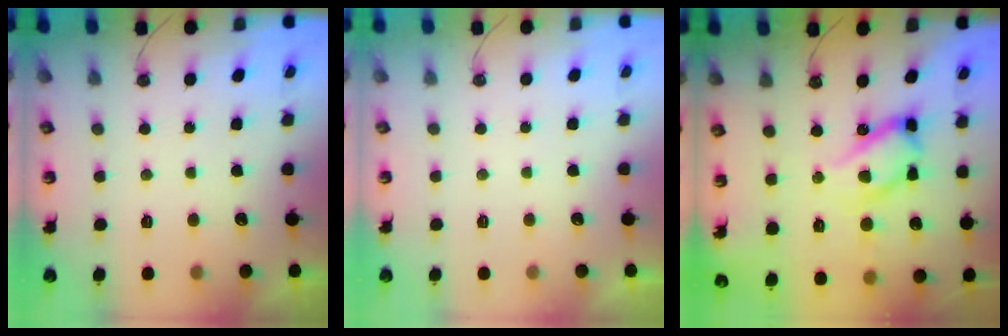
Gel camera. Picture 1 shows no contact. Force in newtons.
{"total": 0.0}
{"total": 16.8, "press": 16.8, "slide": 1.5}